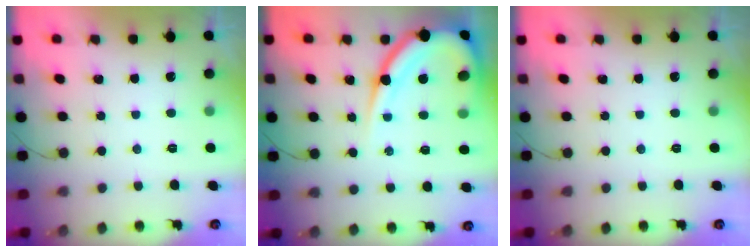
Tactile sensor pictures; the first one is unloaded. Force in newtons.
{"total": 16.1, "press": 16.0, "slide": 1.5}
{"total": 0.0}